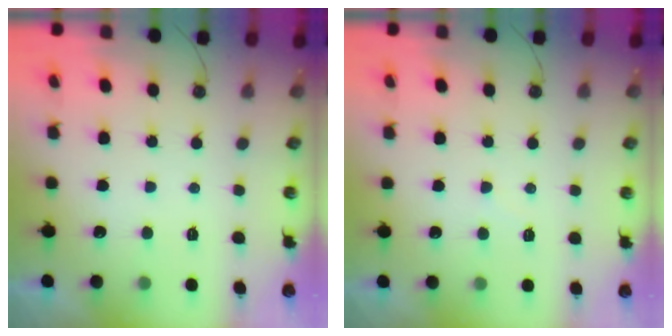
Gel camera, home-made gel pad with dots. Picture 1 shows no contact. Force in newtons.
{"total": 5.8, "press": 5.8, "slide": 0.6}